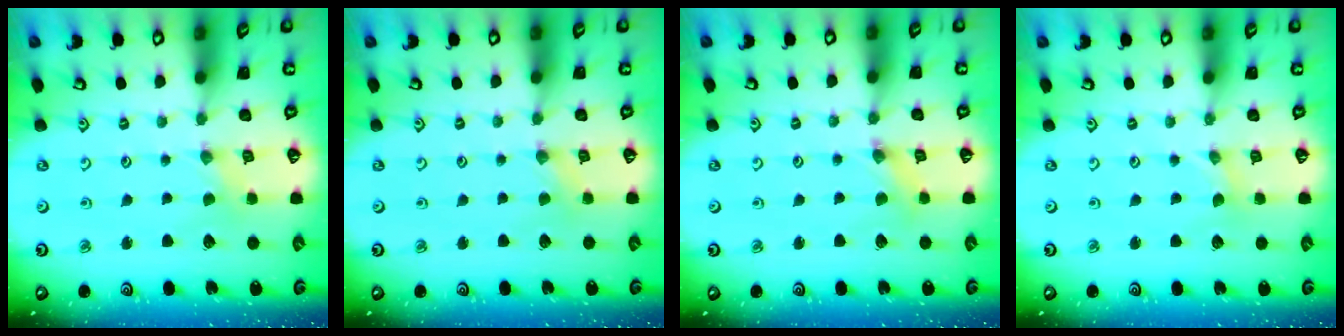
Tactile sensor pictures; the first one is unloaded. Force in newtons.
{"total": 1.8, "press": 1.8, "slide": 0.3}
{"total": 1.2, "press": 1.2, "slide": 0.3}
{"total": 0.0}